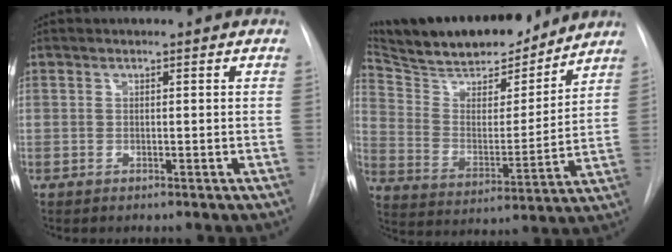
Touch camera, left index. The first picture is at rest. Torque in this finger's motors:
{"motor_torque": [-0.23, -0.69, 0.16, 0.03]}